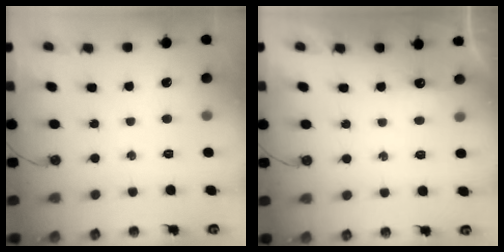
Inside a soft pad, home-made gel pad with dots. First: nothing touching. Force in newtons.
{"total": 3.2, "press": 3.2, "slide": 0.5}